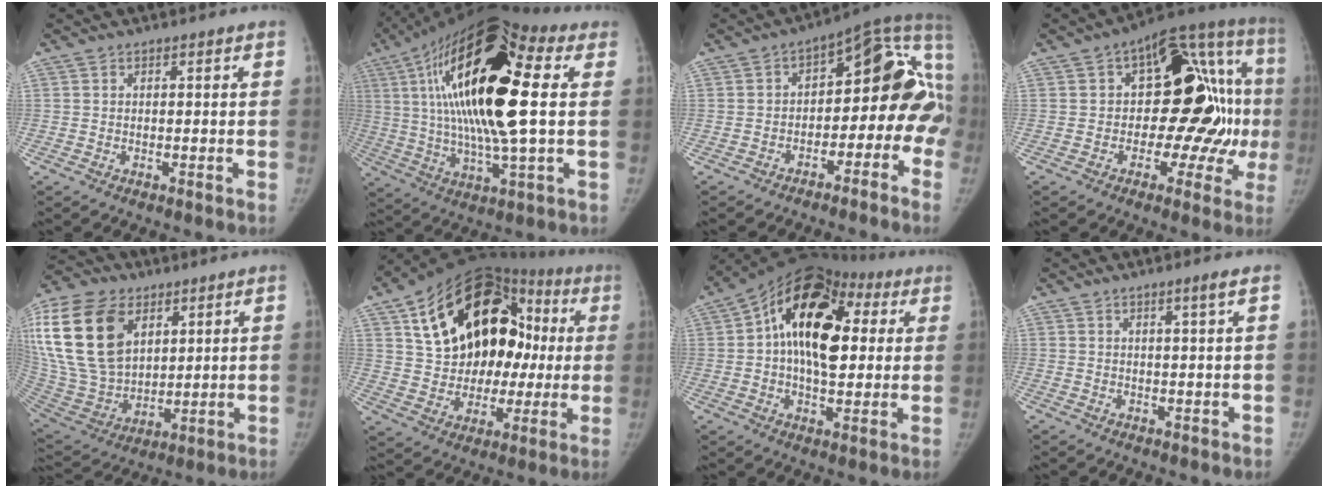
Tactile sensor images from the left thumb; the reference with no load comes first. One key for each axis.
{"total": 26.6, "fx": 4.5, "fy": 8.2, "fz": 24.9, "tx": -0.473, "ty": 0.005, "tz": 0.059}
{"total": 19.1, "fx": -5.5, "fy": 10.7, "fz": 14.9, "tx": -0.164, "ty": 0.099, "tz": -0.077}
{"total": 24.6, "fx": -0.1, "fy": 12.9, "fz": 21.0, "tx": -0.231, "ty": 0.043, "tz": -0.004}
{"total": 28.1, "fx": 10.4, "fy": 18.5, "fz": 18.3, "tx": -0.400, "ty": 0.002, "tz": 0.212}
{"total": 26.9, "fx": 5.7, "fy": 17.5, "fz": 19.6, "tx": -0.262, "ty": 0.045, "tz": 0.097}
{"total": 20.6, "fx": 3.8, "fy": 12.4, "fz": 16.0, "tx": -0.228, "ty": 0.024, "tz": 0.046}
{"total": 1.7, "fx": 0.9, "fy": -0.5, "fz": 1.4, "tx": -0.027, "ty": -0.008, "tz": 0.018}